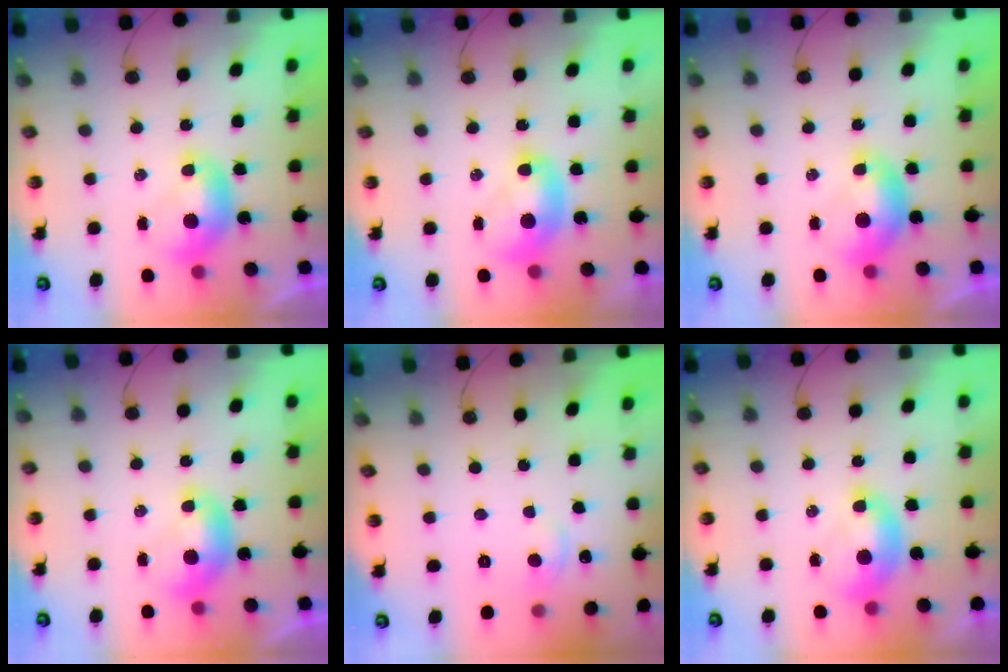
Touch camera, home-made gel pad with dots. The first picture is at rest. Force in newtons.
{"total": 2.0, "press": 2.0, "slide": 0.2}
{"total": 0.6, "press": 0.6, "slide": 0.2}
{"total": 0.0}
{"total": 0.9, "press": 0.1, "slide": 0.9}
{"total": 1.7, "press": 1.6, "slide": 0.7}